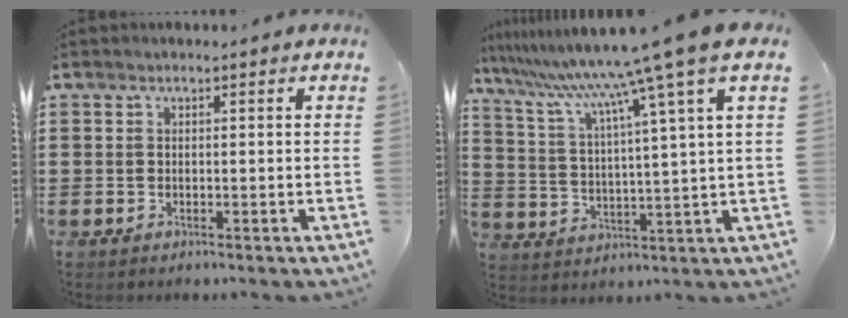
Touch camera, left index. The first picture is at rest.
{"total": 11.5, "force": [9.0, -1.8, 6.9], "torque": [-0.171, -0.057, 0.139]}